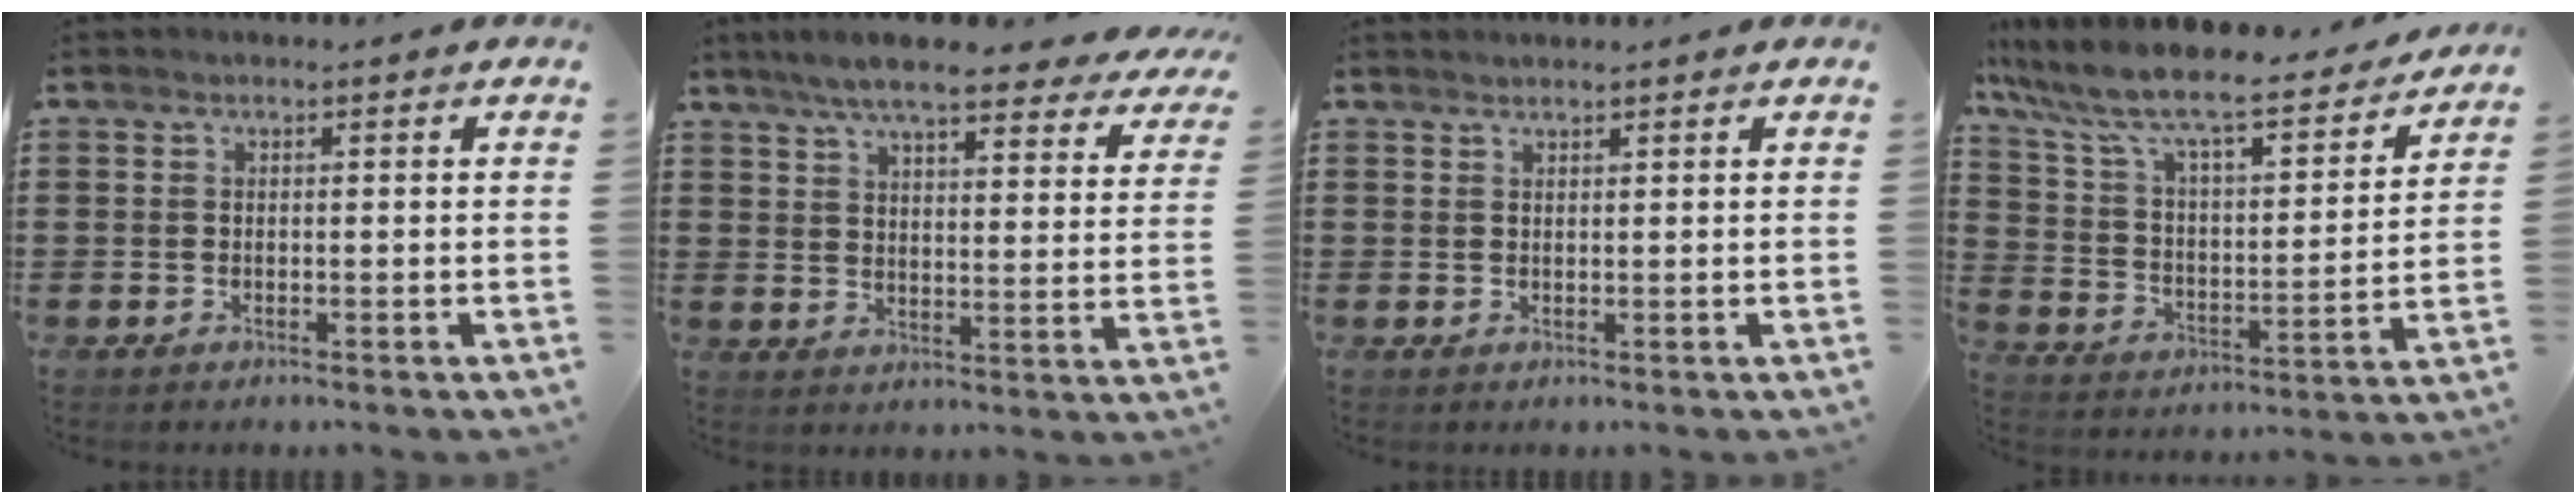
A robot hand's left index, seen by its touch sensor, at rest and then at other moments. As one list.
[{"total": 8.1, "force": [7.0, 0.4, 4.1], "torque": [-0.094, -0.032, 0.120]}, {"total": 0.9, "force": [0.9, 0.0, 0.2], "torque": [-0.004, -0.002, 0.018]}, {"total": 9.1, "force": [7.8, 1.0, 4.5], "torque": [-0.123, -0.058, 0.127]}]